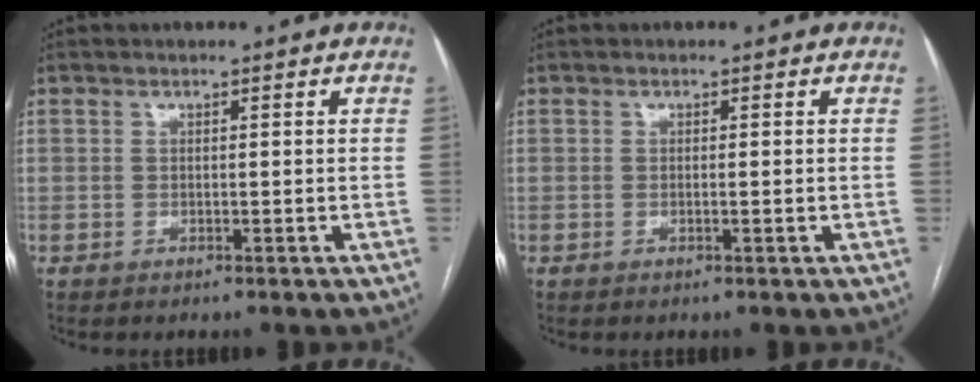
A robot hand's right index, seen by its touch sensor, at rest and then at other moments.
{"total": 0.9, "force": [-0.2, -0.2, 0.8], "torque": [-0.014, 0.000, -0.002]}